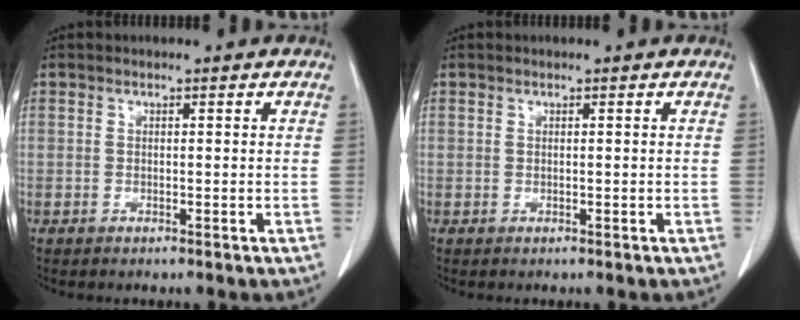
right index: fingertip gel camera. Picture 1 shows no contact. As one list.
[{"total": 0.0}]